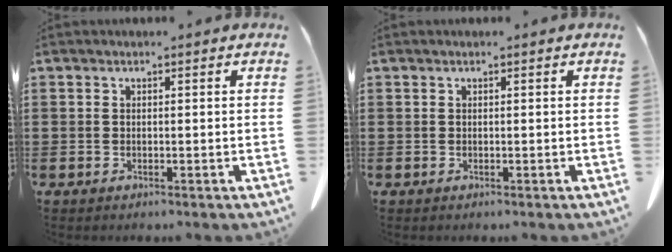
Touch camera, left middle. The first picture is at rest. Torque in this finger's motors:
{"motor_torque": [-0.01, 0.00, 0.00, 0.00]}